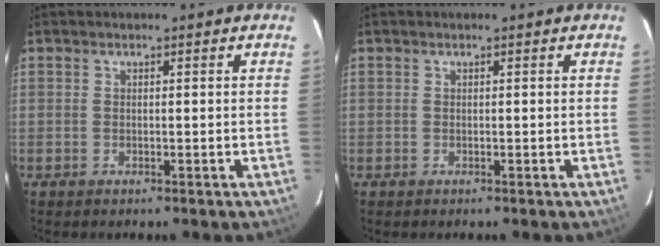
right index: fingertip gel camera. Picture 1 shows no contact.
{"total": 0.0}